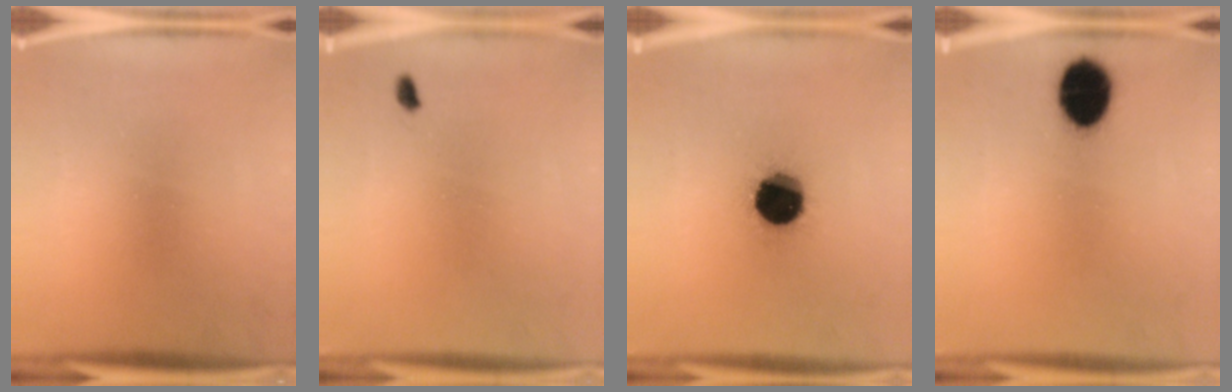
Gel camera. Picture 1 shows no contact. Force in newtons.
{"total": 1.1}
{"total": 18.4}
{"total": 11.5}